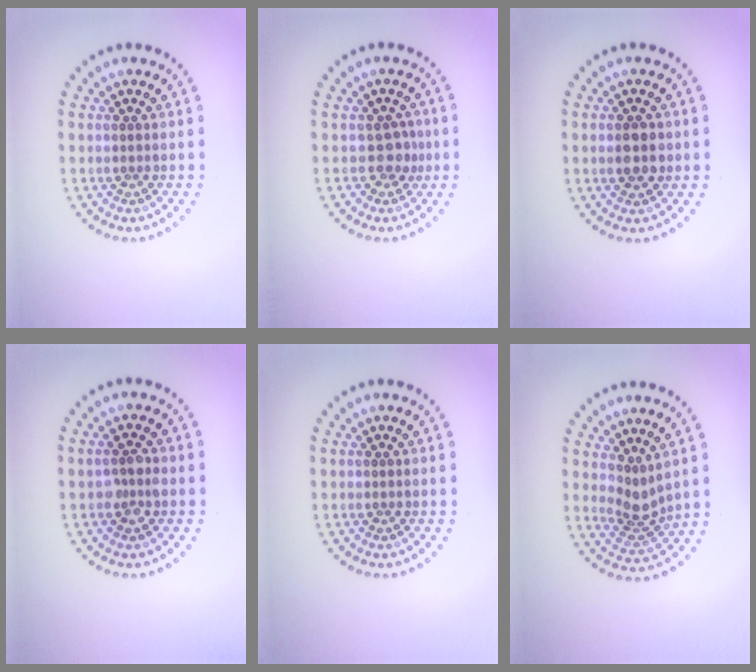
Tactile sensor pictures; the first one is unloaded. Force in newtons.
{"total": 1.8, "press": 1.5, "slide": 1.1}
{"total": 2.5, "press": 2.4, "slide": 0.2}
{"total": 2.0, "press": 1.9, "slide": 0.2}
{"total": 0.0}
{"total": 2.6, "press": 1.9, "slide": 1.8}